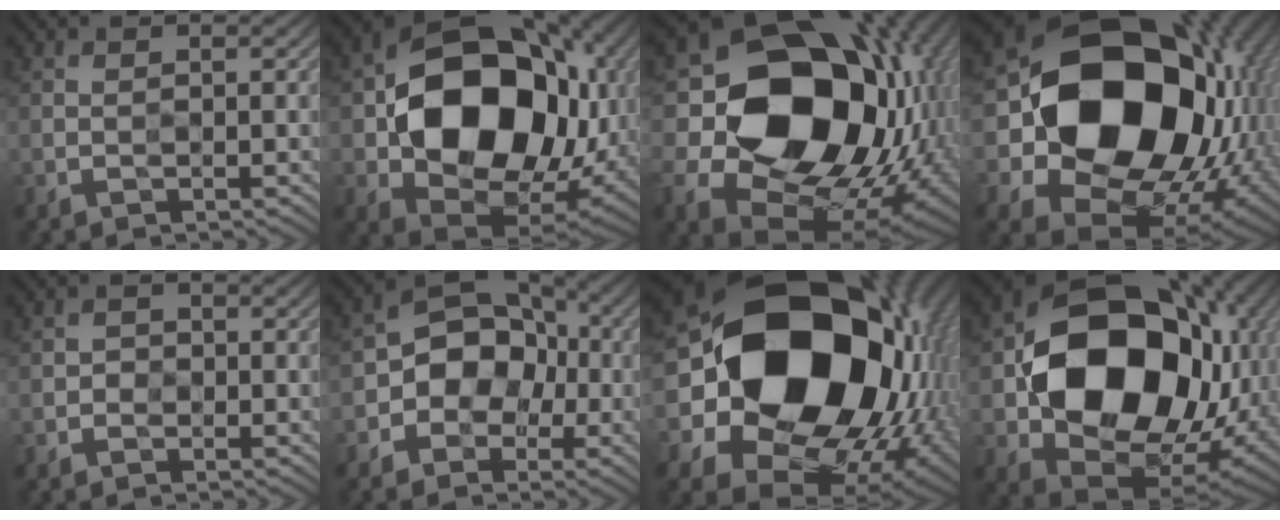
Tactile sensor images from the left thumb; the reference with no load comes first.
{"total": 18.0, "force": [1.3, 13.4, 11.9], "torque": [-0.204, -0.032, 0.041]}
{"total": 19.7, "force": [2.0, 16.0, 11.3], "torque": [-0.216, -0.030, 0.064]}
{"total": 20.6, "force": [2.5, 16.7, 11.8], "torque": [-0.243, -0.049, 0.088]}
{"total": 1.4, "force": [-0.7, 1.2, 0.1], "torque": [0.001, -0.001, -0.016]}
{"total": 7.4, "force": [-1.6, 6.2, 3.8], "torque": [-0.049, 0.003, -0.050]}
{"total": 23.5, "force": [2.6, 18.9, 13.7], "torque": [-0.269, -0.056, 0.056]}
{"total": 18.2, "force": [1.4, 14.0, 11.5], "torque": [-0.207, -0.036, 0.046]}